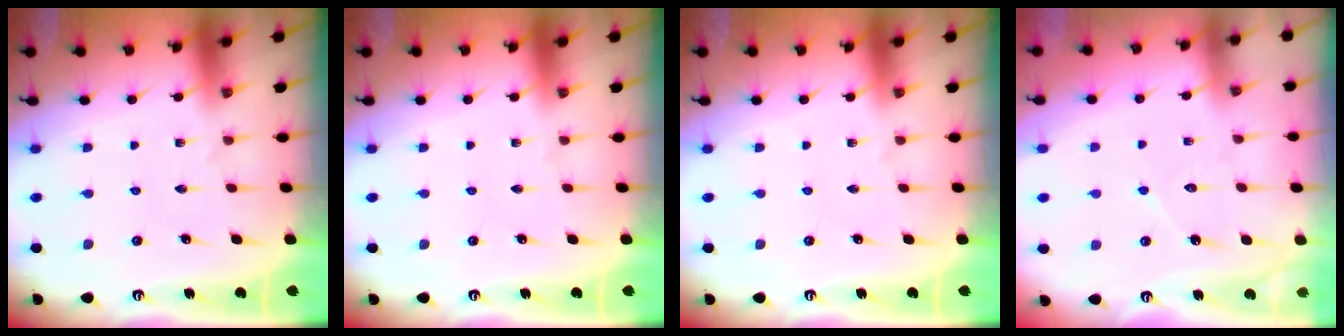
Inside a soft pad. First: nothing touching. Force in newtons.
{"total": 0.0}
{"total": 0.0}
{"total": 5.2, "press": 5.1, "slide": 0.5}